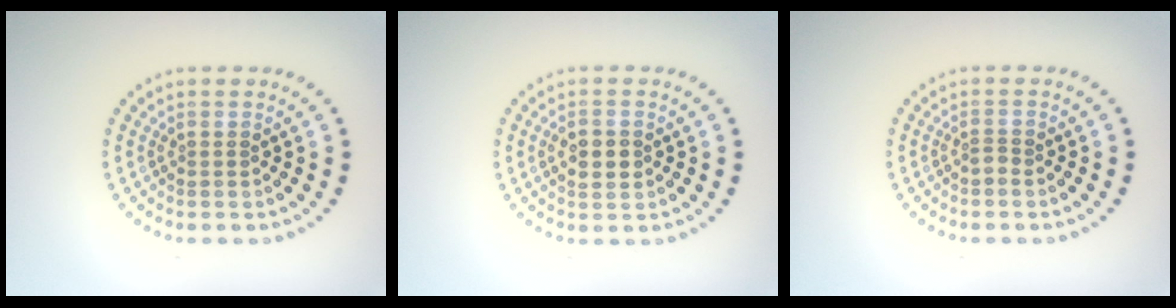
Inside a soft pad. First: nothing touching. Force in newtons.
{"total": 2.7, "press": 2.7, "slide": 0.0}
{"total": 0.8, "press": 0.5, "slide": 0.6}